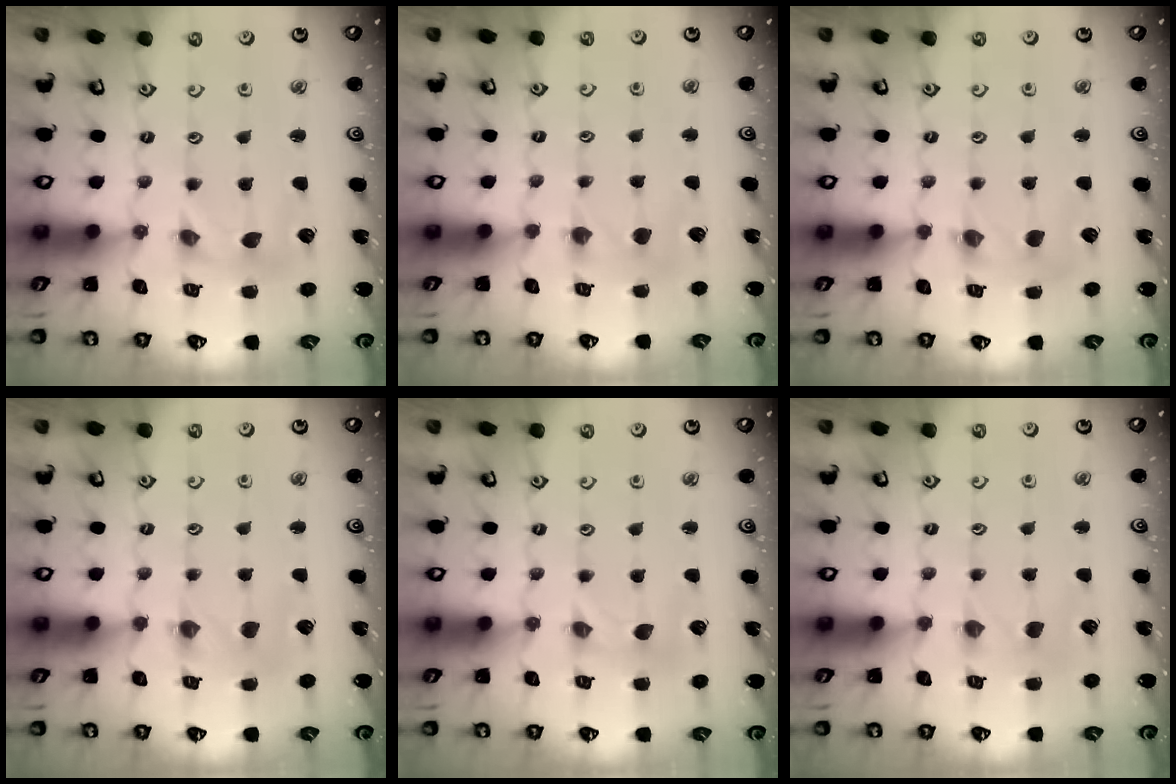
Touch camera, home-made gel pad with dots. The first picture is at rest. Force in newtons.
{"total": 1.9, "press": 1.9, "slide": 0.5}
{"total": 1.7, "press": 1.7, "slide": 0.3}
{"total": 0.8, "press": 0.7, "slide": 0.1}
{"total": 0.0}
{"total": 0.0}